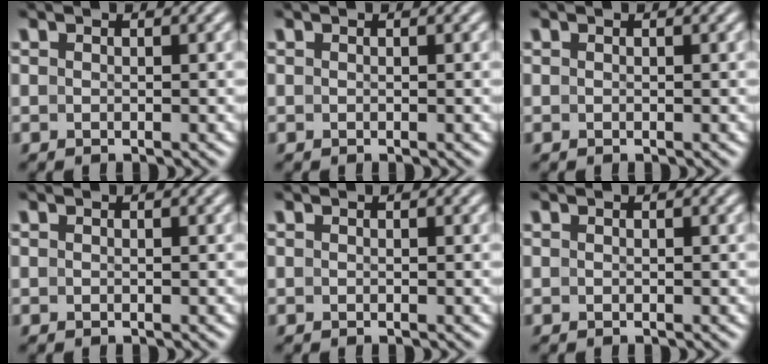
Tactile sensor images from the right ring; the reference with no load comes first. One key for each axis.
{"total": 0.0}
{"total": 0.0}
{"total": 0.0}
{"total": 0.0}
{"total": 0.0}